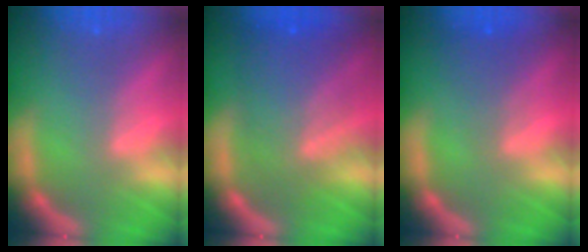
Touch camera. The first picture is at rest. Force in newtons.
{"total": 7.5}
{"total": 2.4}